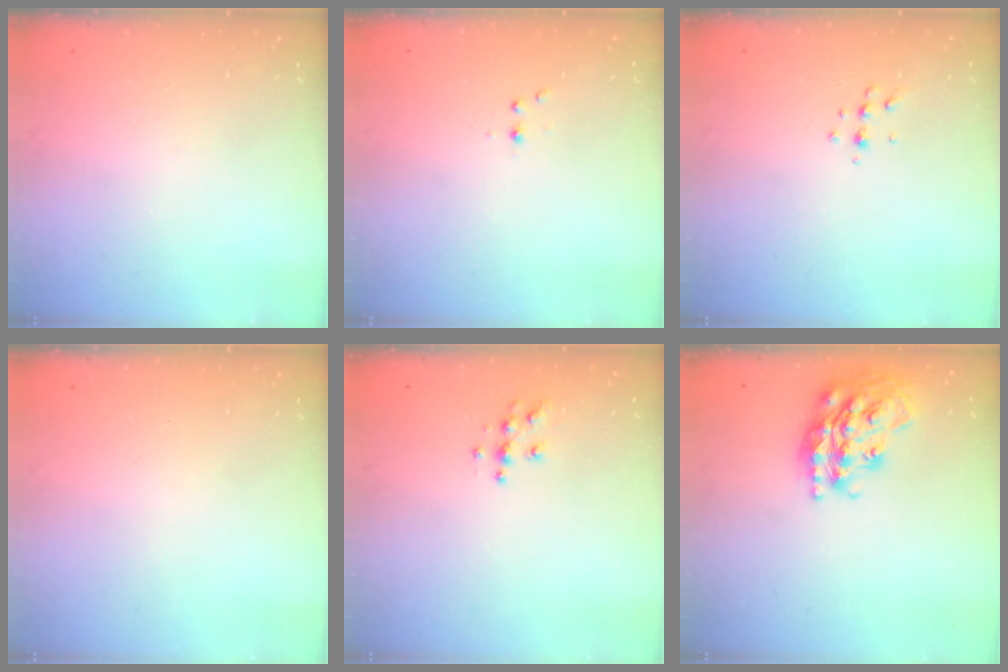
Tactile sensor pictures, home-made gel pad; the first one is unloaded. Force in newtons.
{"total": 2.3, "press": 2.1, "slide": 0.9}
{"total": 3.6, "press": 3.6, "slide": 0.7}
{"total": 0.0}
{"total": 6.1, "press": 6.1, "slide": 0.4}
{"total": 20.4, "press": 20.3, "slide": 1.8}